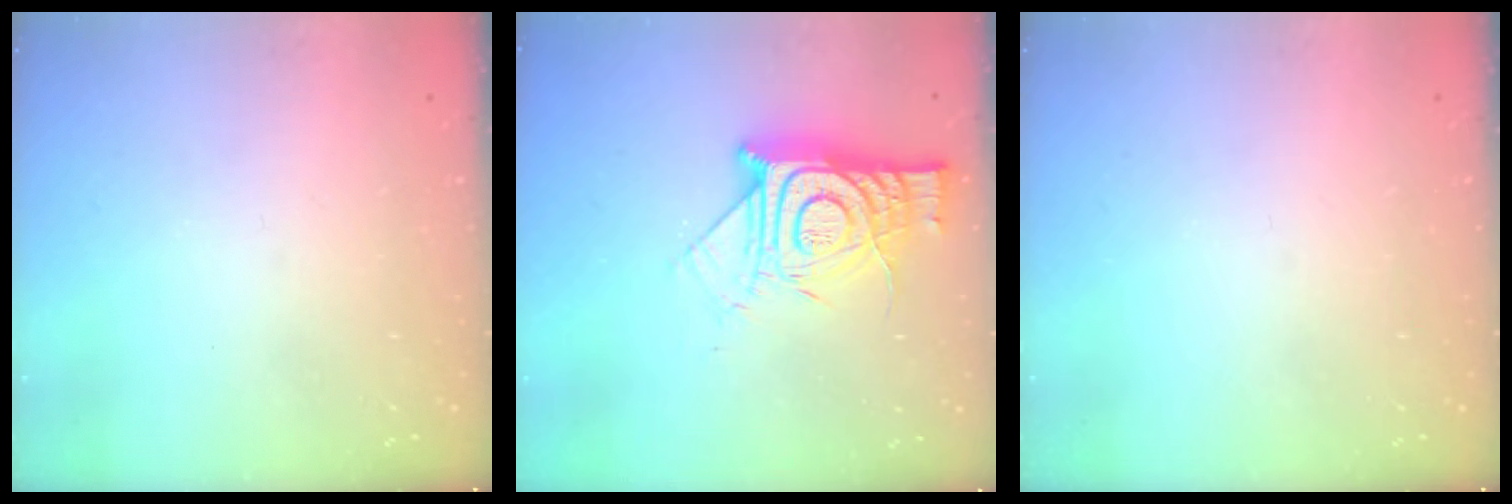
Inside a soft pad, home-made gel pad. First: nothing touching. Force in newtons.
{"total": 15.7, "press": 15.6, "slide": 1.3}
{"total": 0.0}